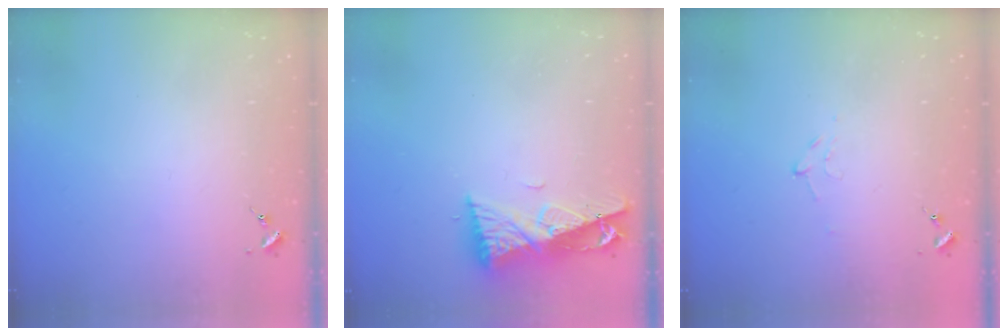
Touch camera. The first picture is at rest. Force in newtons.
{"total": 9.3, "press": 9.2, "slide": 1.3}
{"total": 5.3, "press": 5.2, "slide": 0.7}